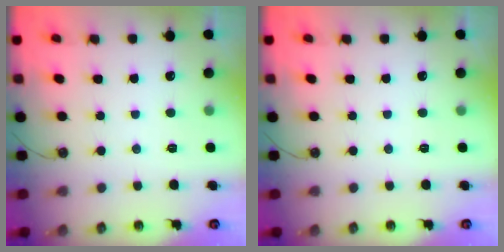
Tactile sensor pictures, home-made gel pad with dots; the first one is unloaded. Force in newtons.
{"total": 0.0}